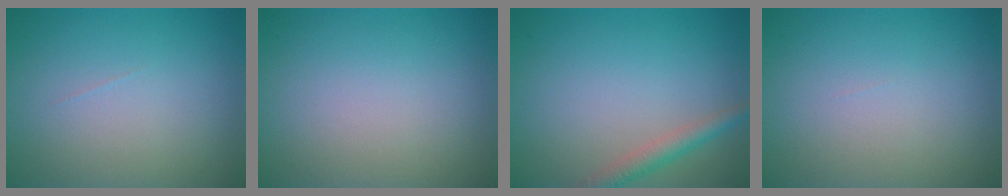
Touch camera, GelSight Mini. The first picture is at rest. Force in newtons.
{"total": 0.0}
{"total": 2.3, "press": 2.3, "slide": 0.1}
{"total": 0.0}